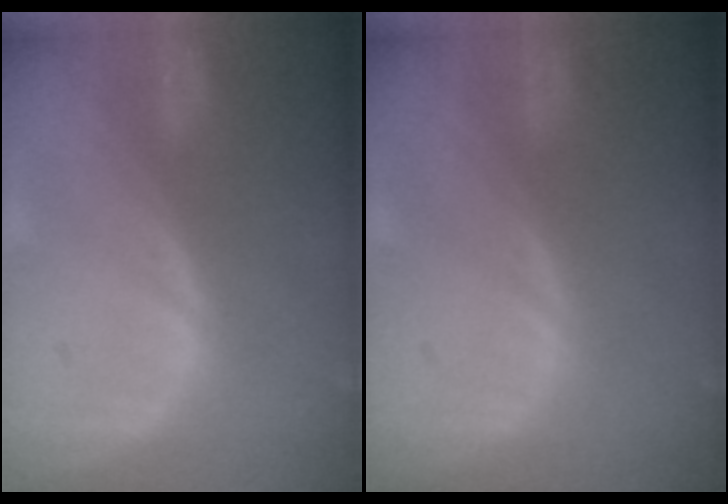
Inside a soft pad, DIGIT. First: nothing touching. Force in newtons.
{"total": 0.0}